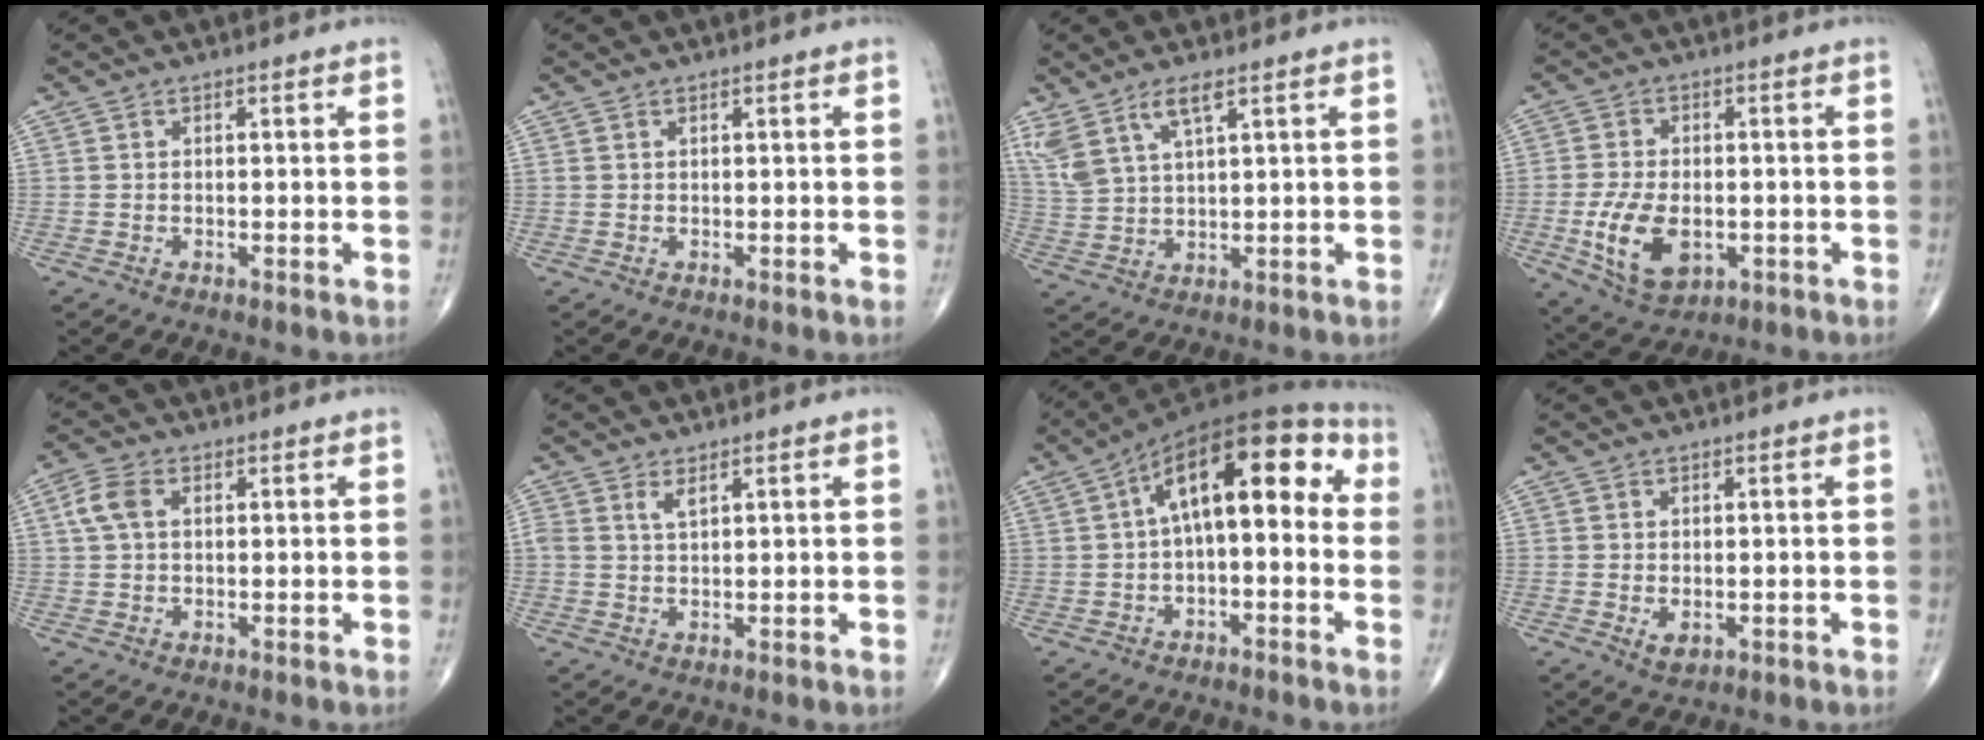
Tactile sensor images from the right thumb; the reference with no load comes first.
{"total": 0.0}
{"total": 7.8, "force": [4.8, 2.3, 5.7], "torque": [-0.132, -0.011, 0.106]}
{"total": 11.1, "force": [-2.6, 6.6, 8.5], "torque": [-0.149, -0.003, -0.034]}
{"total": 4.5, "force": [1.1, 2.8, 3.3], "torque": [-0.079, 0.012, 0.018]}
{"total": 2.1, "force": [1.3, 0.8, 1.5], "torque": [-0.033, -0.002, 0.030]}
{"total": 16.5, "force": [2.0, 7.6, 14.5], "torque": [-0.194, 0.050, 0.019]}
{"total": 2.4, "force": [-0.5, 1.5, 1.8], "torque": [-0.022, -0.004, -0.001]}